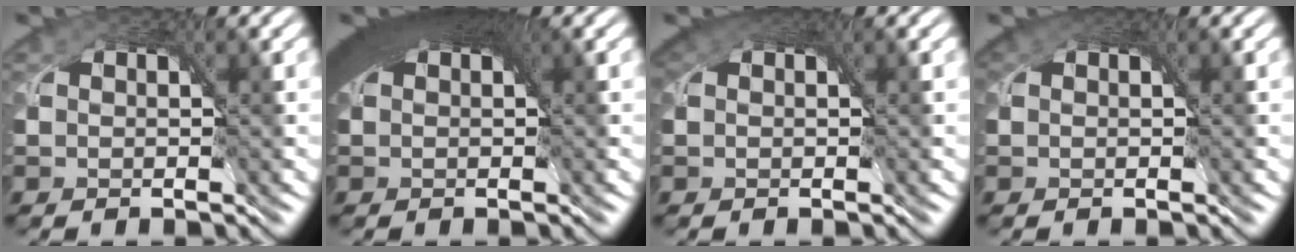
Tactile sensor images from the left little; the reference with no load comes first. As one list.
[{"total": 8.8, "force": [3.1, 4.3, 7.0], "torque": [-0.109, 0.020, 0.033]}, {"total": 3.2, "force": [1.8, 2.0, 1.9], "torque": [-0.034, 0.007, 0.021]}, {"total": 1.2, "force": [0.7, 0.8, 0.7], "torque": [-0.013, 0.002, 0.008]}]